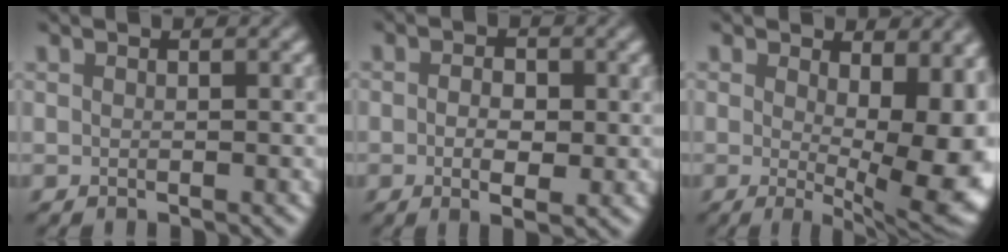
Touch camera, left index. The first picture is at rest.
{"total": 3.0, "force": [-0.3, 1.6, 2.5], "torque": [-0.038, -0.002, -0.006]}
{"total": 11.9, "force": [0.4, 5.4, 10.6], "torque": [-0.123, -0.013, 0.018]}